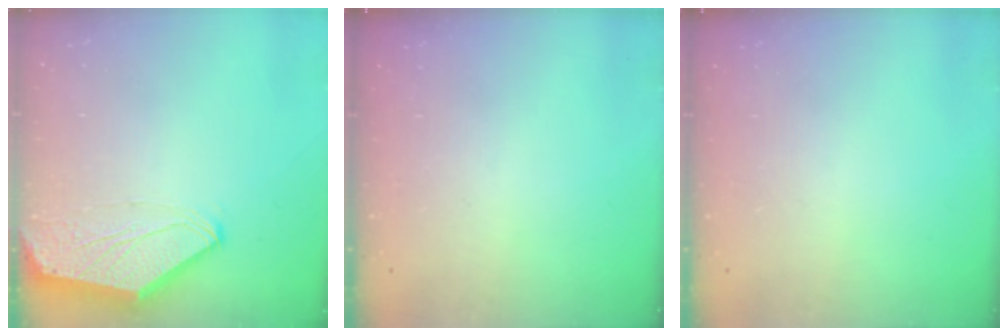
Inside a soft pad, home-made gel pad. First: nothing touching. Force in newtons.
{"total": 0.0}
{"total": 0.0}